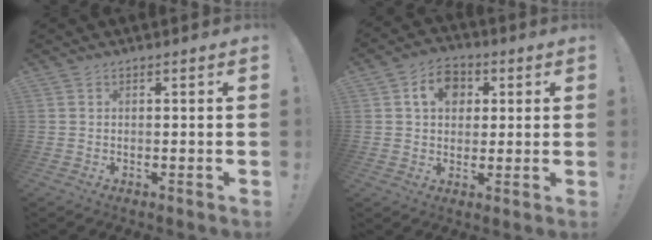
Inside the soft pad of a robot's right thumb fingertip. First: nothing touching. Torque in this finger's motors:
{"motor_torque": [1.29, 1.24, 0.05, -0.03, 0.00]}